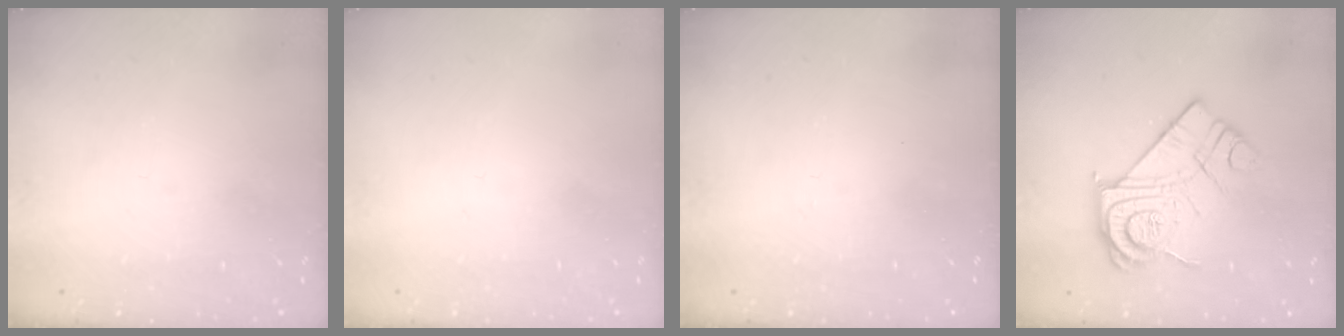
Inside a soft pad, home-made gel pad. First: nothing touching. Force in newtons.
{"total": 1.8, "press": 1.7, "slide": 0.1}
{"total": 2.4, "press": 2.4, "slide": 0.4}
{"total": 15.7, "press": 15.6, "slide": 1.4}